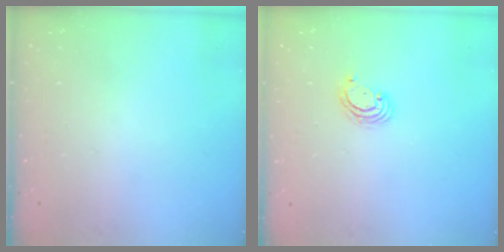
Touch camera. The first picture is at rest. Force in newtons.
{"total": 3.8, "press": 3.8, "slide": 0.2}